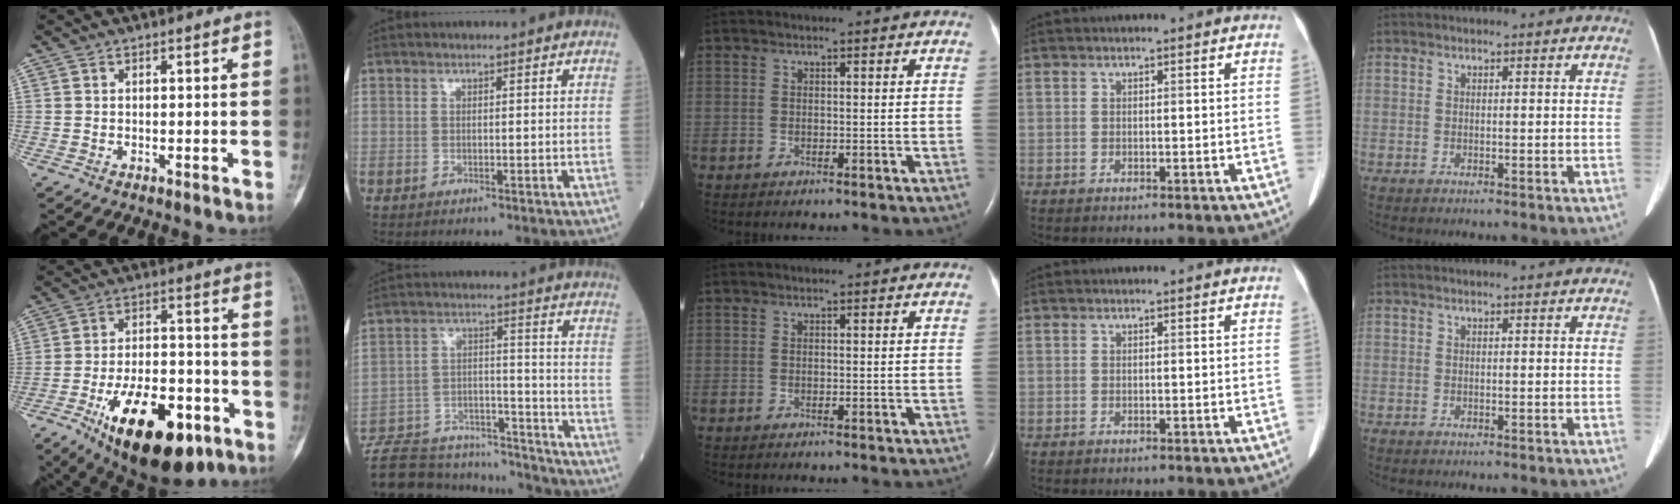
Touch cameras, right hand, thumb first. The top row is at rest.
{"thumb": {"total": 22.3, "force": [-11.1, 10.4, 16.3], "torque": [-0.251, 0.048, -0.161]}, "index": {"total": 22.0, "force": [-20.4, 5.0, 6.5], "torque": [-0.145, 0.002, -0.309]}}